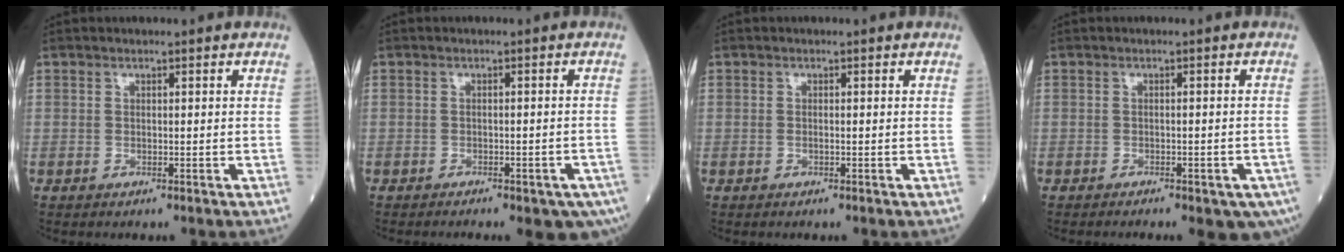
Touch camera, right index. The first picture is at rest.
{"total": 9.6, "force": [-6.8, 2.9, 6.0], "torque": [-0.066, -0.005, -0.082]}
{"total": 0.5, "force": [-0.1, 0.1, 0.5], "torque": [-0.012, -0.001, -0.001]}
{"total": 9.1, "force": [-6.3, 2.8, 5.9], "torque": [-0.069, -0.008, -0.077]}